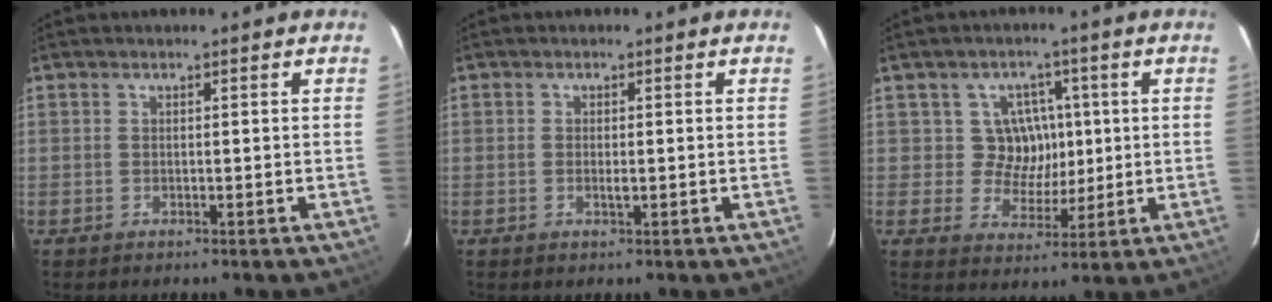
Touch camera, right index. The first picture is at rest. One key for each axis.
{"total": 1.2, "fx": -0.2, "fy": 0.5, "fz": 1.1, "tx": -0.022, "ty": -0.001, "tz": -0.005}
{"total": 6.8, "fx": 0.9, "fy": 6.6, "fz": 1.3, "tx": -0.020, "ty": 0.005, "tz": 0.013}